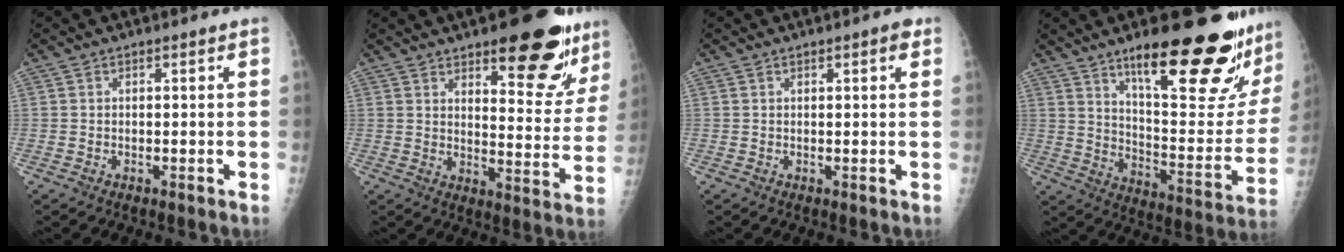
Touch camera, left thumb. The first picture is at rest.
{"total": 18.5, "force": [11.7, 6.5, 12.8], "torque": [-0.112, -0.074, 0.158]}
{"total": 1.6, "force": [0.8, 0.5, 1.3], "torque": [-0.015, 0.000, 0.009]}
{"total": 27.5, "force": [17.8, 6.8, 19.8], "torque": [-0.242, -0.093, 0.266]}